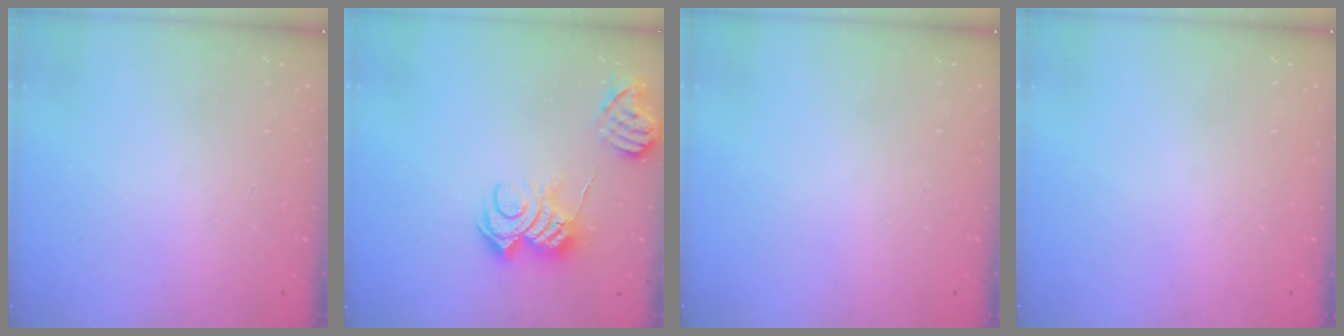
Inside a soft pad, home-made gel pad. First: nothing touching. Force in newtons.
{"total": 10.9, "press": 10.8, "slide": 1.1}
{"total": 0.0}
{"total": 0.0}